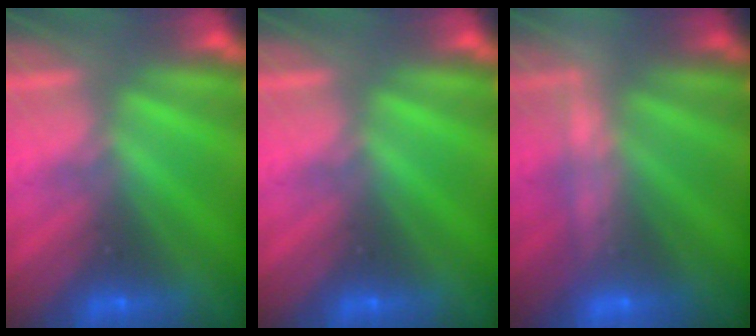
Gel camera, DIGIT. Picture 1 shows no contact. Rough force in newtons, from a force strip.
{"total": 0.0}
{"total": 2.3}